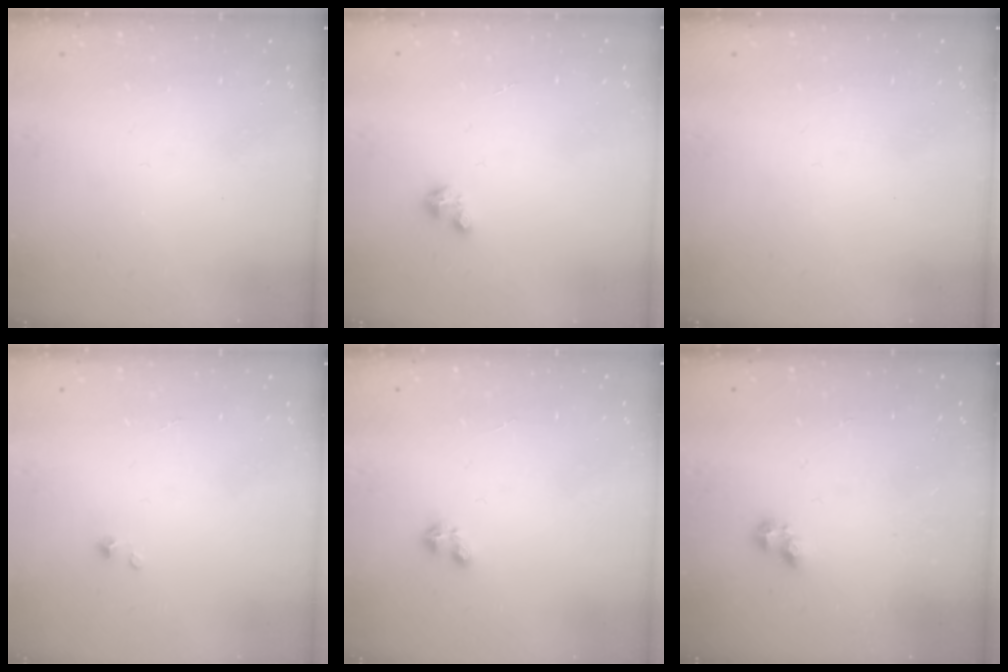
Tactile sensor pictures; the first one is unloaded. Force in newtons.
{"total": 2.0, "press": 2.0, "slide": 0.2}
{"total": 0.0}
{"total": 0.0}
{"total": 2.2, "press": 2.2, "slide": 0.4}
{"total": 2.8, "press": 2.7, "slide": 0.5}